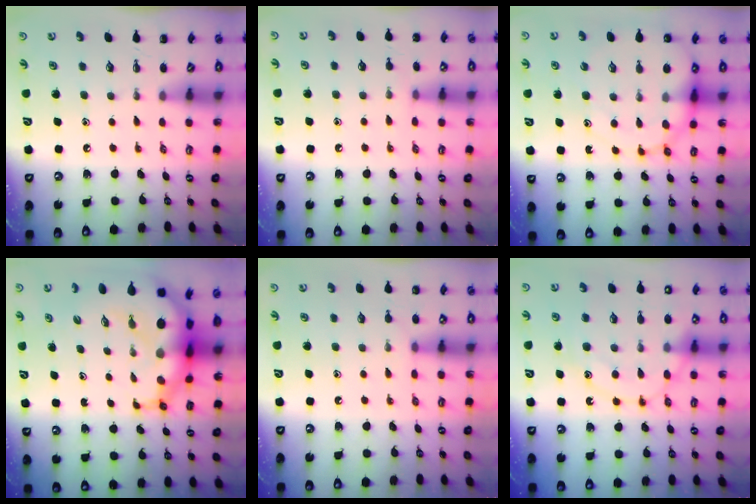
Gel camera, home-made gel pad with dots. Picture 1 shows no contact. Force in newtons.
{"total": 4.8, "press": 4.5, "slide": 1.6}
{"total": 12.8, "press": 12.4, "slide": 3.1}
{"total": 13.0, "press": 12.6, "slide": 3.1}
{"total": 5.7, "press": 5.5, "slide": 1.5}
{"total": 15.7, "press": 15.6, "slide": 1.1}